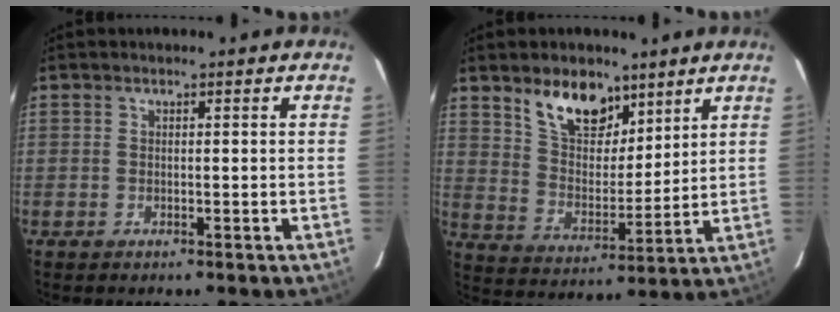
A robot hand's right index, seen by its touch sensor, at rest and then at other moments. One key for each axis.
{"total": 11.8, "fx": 7.8, "fy": 6.2, "fz": 6.3, "tx": -0.107, "ty": 0.007, "tz": 0.146}